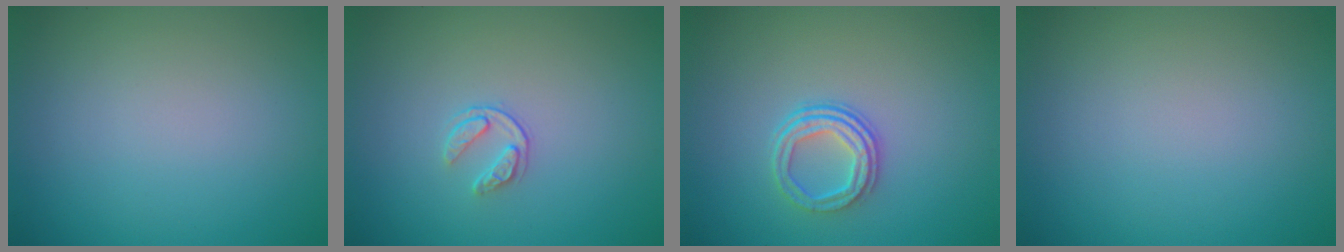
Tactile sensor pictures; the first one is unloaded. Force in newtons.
{"total": 1.6, "press": 1.0, "slide": 1.2}
{"total": 3.0, "press": 2.3, "slide": 1.9}
{"total": 0.0}